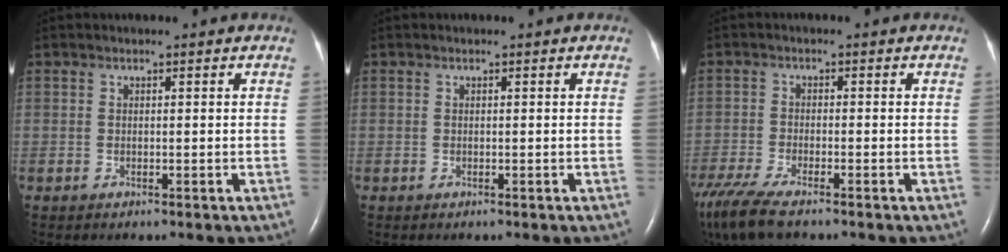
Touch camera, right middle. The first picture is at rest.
{"total": 0.0}
{"total": 9.7, "force": [-7.5, 1.9, 5.9], "torque": [-0.123, -0.025, -0.137]}